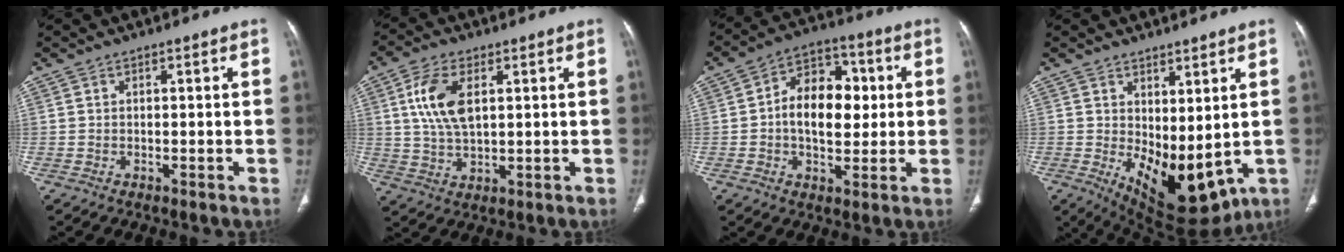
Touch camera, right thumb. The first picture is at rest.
{"total": 9.5, "force": [2.6, 4.9, 7.7], "torque": [-0.158, -0.005, 0.051]}
{"total": 13.1, "force": [0.8, 8.5, 9.9], "torque": [-0.123, 0.019, 0.005]}
{"total": 13.0, "force": [0.1, 6.7, 11.1], "torque": [-0.152, -0.024, 0.031]}